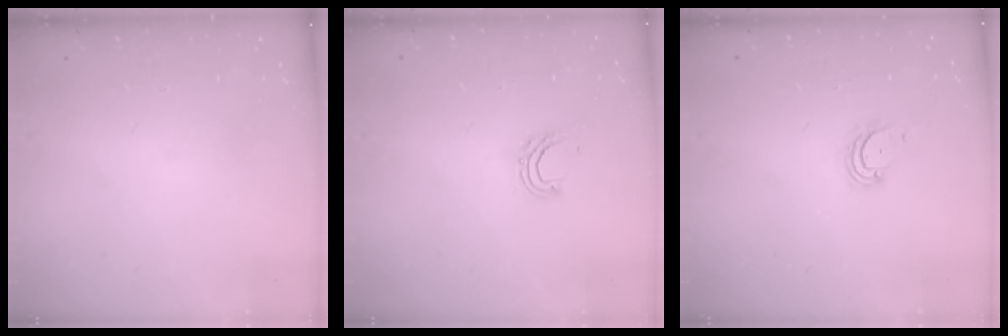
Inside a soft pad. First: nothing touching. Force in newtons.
{"total": 5.2, "press": 5.0, "slide": 1.2}
{"total": 2.3, "press": 2.3, "slide": 0.2}